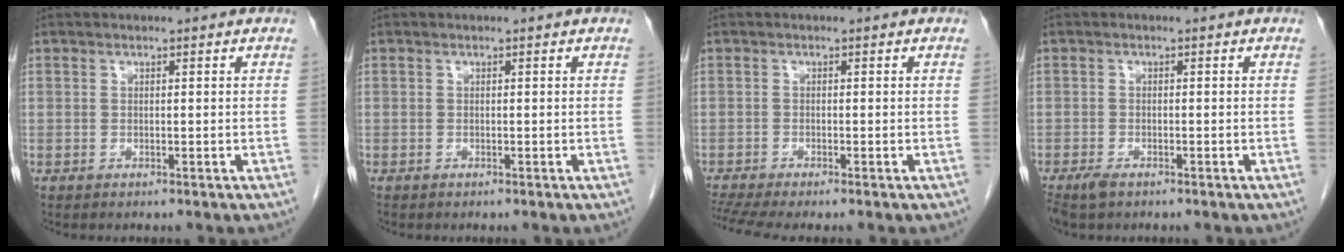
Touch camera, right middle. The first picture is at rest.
{"total": 0.0}
{"total": 4.8, "force": [-4.1, -0.3, 2.4], "torque": [-0.046, -0.010, -0.072]}
{"total": 3.0, "force": [-2.1, 1.2, 1.8], "torque": [-0.038, -0.007, -0.033]}